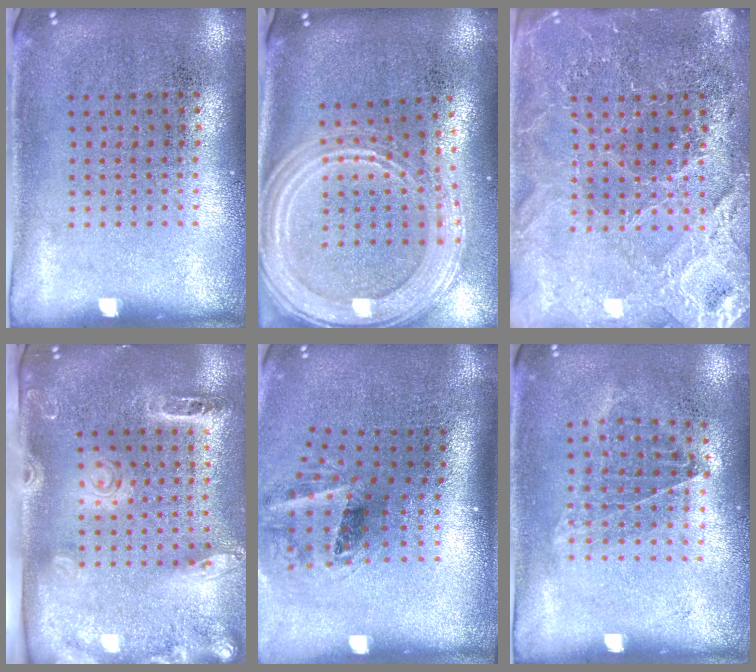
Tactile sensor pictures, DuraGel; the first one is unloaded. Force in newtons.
{"total": 3.0, "press": 2.5, "slide": 1.6}
{"total": 3.8, "press": 3.7, "slide": 1.1}
{"total": 2.7, "press": 2.0, "slide": 1.8}
{"total": 1.6, "press": 1.2, "slide": 1.0}
{"total": 0.9, "press": 0.8, "slide": 0.5}